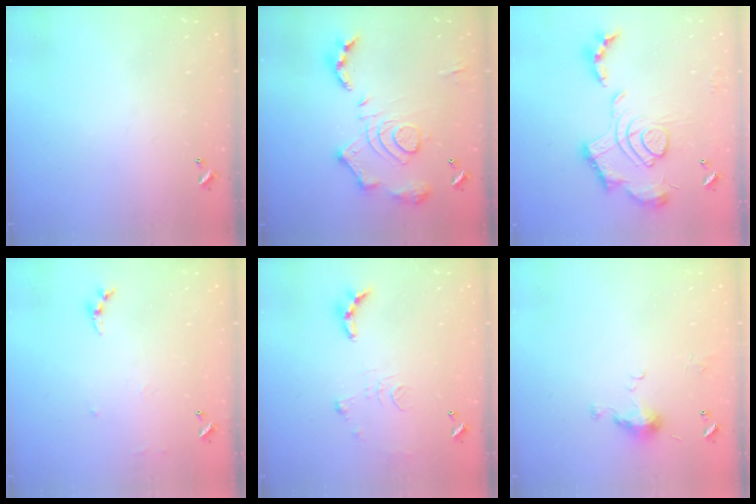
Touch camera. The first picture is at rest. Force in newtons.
{"total": 16.6, "press": 16.6, "slide": 1.7}
{"total": 2.4, "press": 1.9, "slide": 1.5}
{"total": 6.5, "press": 6.5, "slide": 0.8}
{"total": 9.3, "press": 9.3, "slide": 0.8}
{"total": 5.0, "press": 5.0, "slide": 0.7}